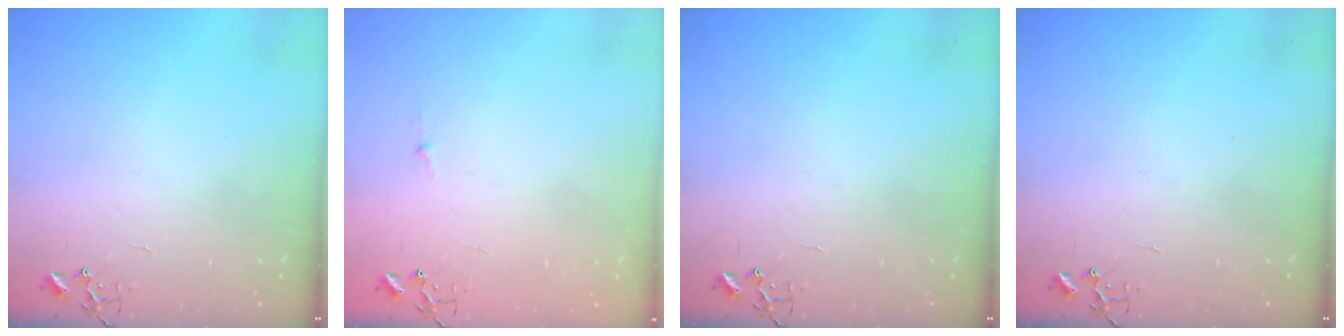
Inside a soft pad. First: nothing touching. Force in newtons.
{"total": 2.7, "press": 2.7, "slide": 0.3}
{"total": 0.0}
{"total": 0.0}